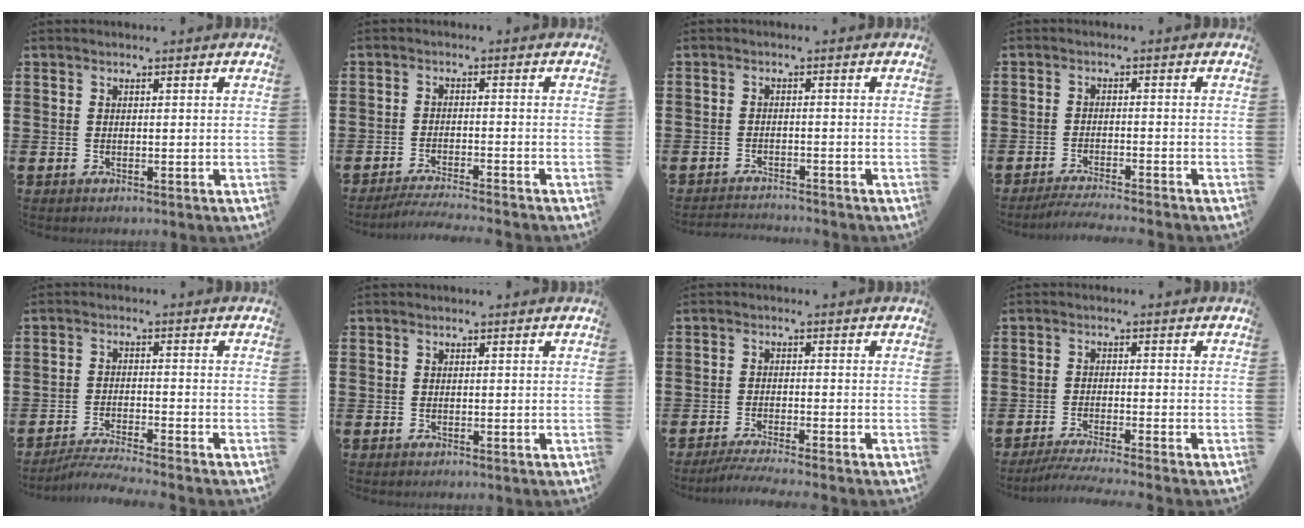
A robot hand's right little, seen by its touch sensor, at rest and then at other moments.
{"total": 2.6, "force": [-2.4, -0.3, 0.8], "torque": [-0.011, 0.001, -0.047]}
{"total": 1.7, "force": [-1.7, -0.1, -0.1], "torque": [-0.003, 0.002, -0.035]}
{"total": 2.3, "force": [-2.1, -0.3, 0.8], "torque": [-0.011, 0.003, -0.041]}
{"total": 3.3, "force": [-3.2, -0.3, 0.9], "torque": [-0.014, -0.003, -0.063]}
{"total": 0.0}
{"total": 2.6, "force": [-2.2, -0.2, 1.4], "torque": [-0.020, -0.002, -0.041]}
{"total": 2.8, "force": [-2.3, -0.2, 1.5], "torque": [-0.022, -0.003, -0.043]}